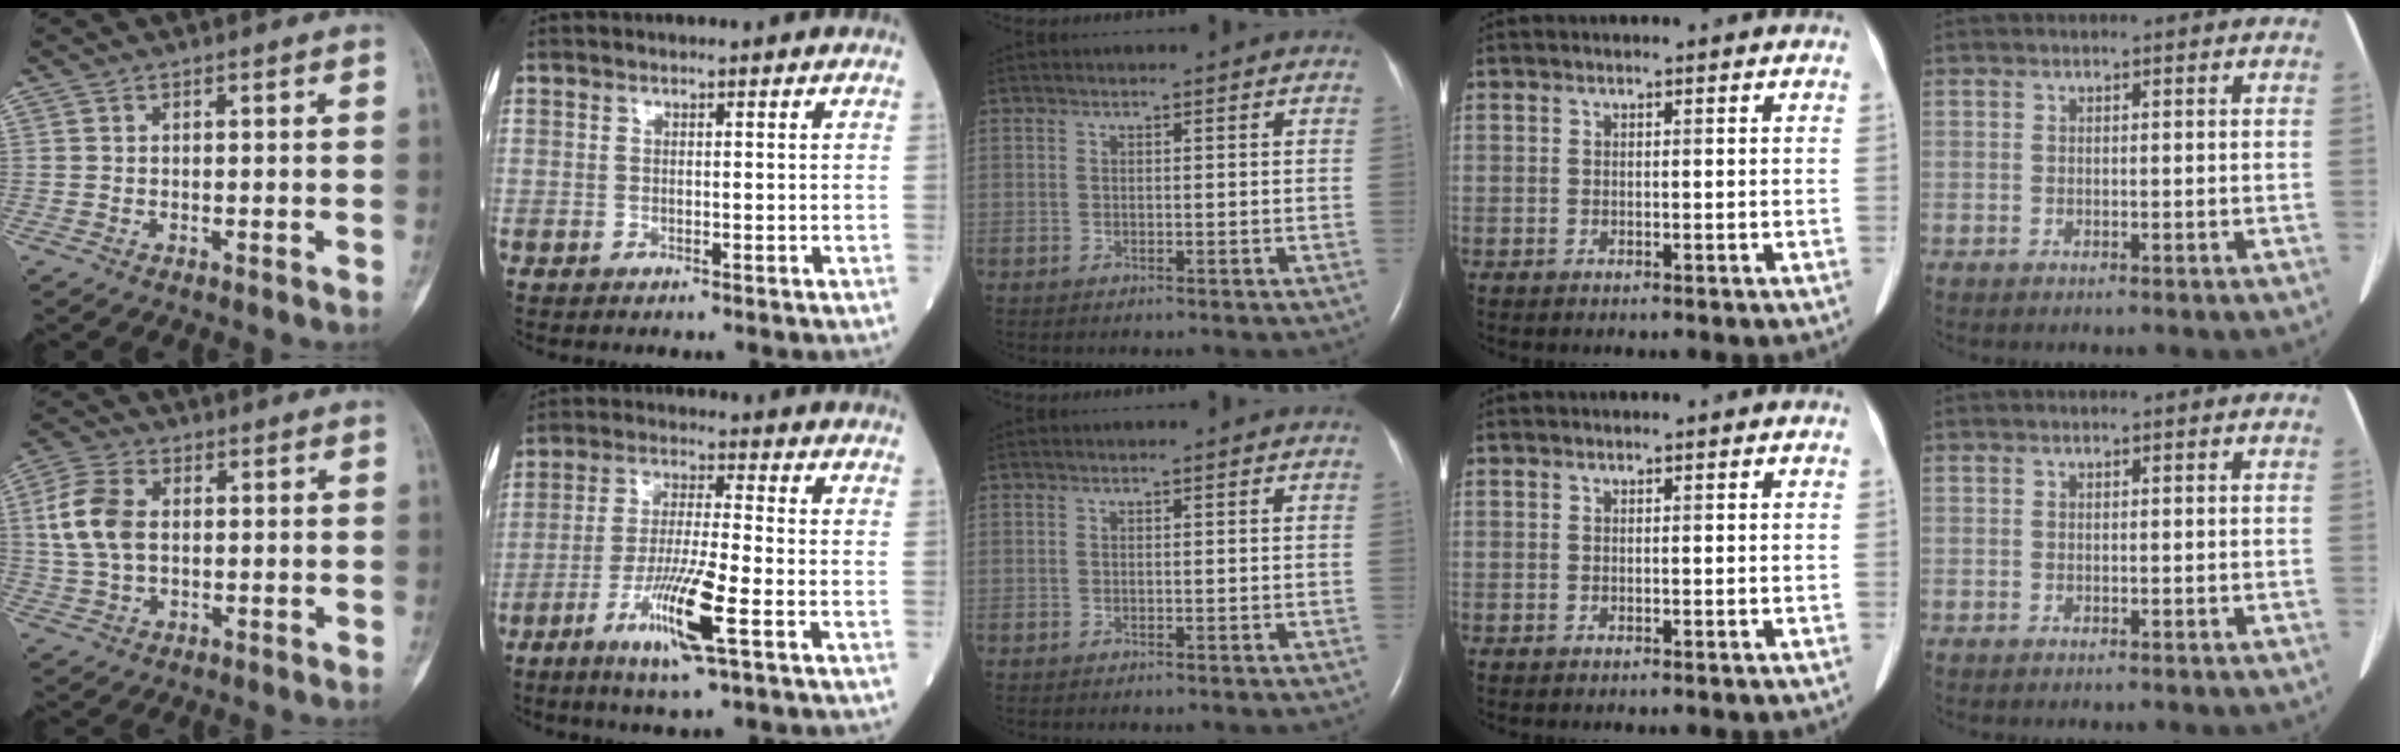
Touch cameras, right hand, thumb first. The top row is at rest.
{"thumb": {"total": 9.4, "force": [0.9, 6.2, 7.1], "torque": [-0.148, 0.010, 0.018]}, "index": {"total": 10.7, "force": [-4.8, 0.2, 9.6], "torque": [-0.186, -0.017, -0.090]}}